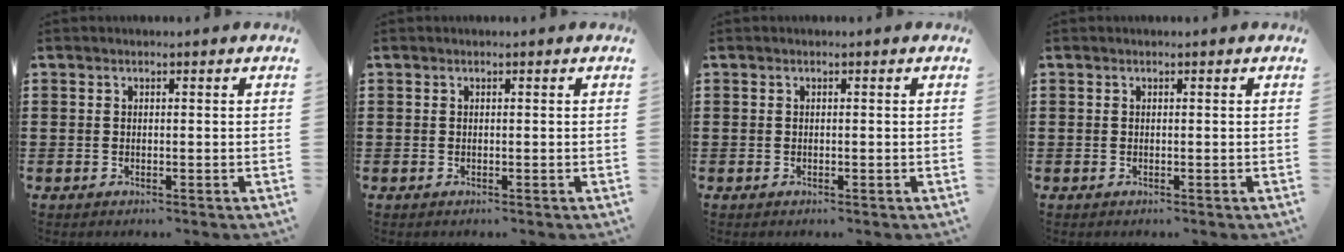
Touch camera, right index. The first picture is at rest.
{"total": 0.0}
{"total": 0.0}
{"total": 0.0}